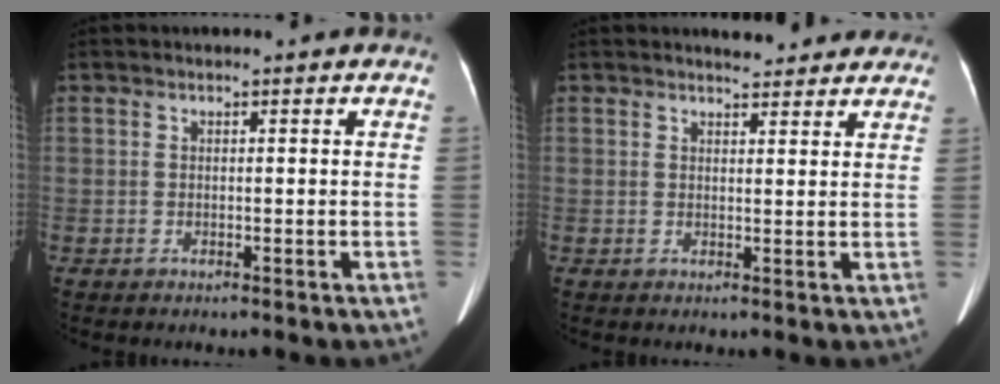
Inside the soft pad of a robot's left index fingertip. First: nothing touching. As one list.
[{"total": 5.3, "force": [4.9, 1.5, 1.3], "torque": [-0.010, 0.010, 0.053]}]